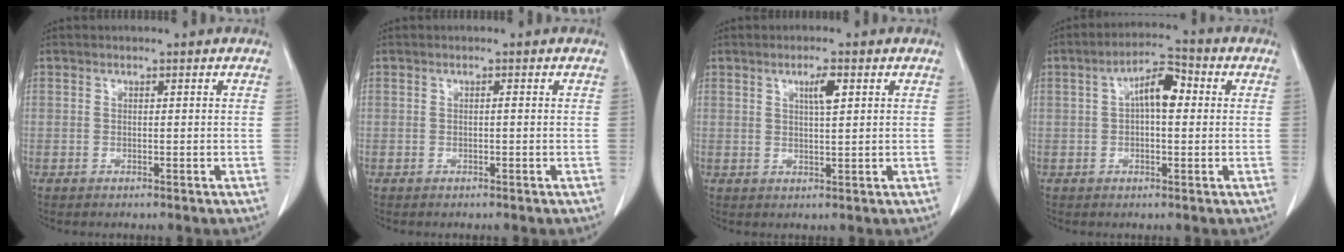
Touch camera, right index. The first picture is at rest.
{"total": 0.0}
{"total": 3.1, "force": [1.3, 0.3, 2.8], "torque": [-0.046, 0.000, 0.020]}
{"total": 6.4, "force": [1.0, 2.3, 5.8], "torque": [-0.103, 0.025, 0.013]}